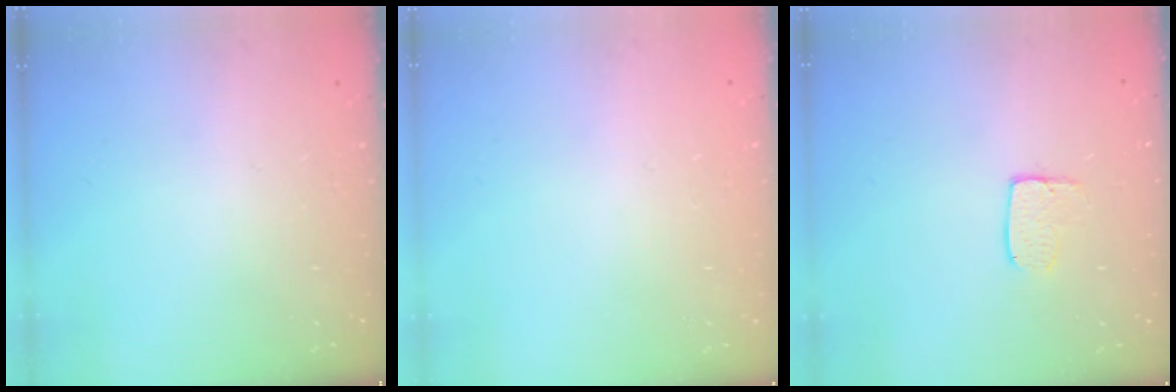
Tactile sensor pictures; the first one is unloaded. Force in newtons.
{"total": 0.0}
{"total": 5.2, "press": 5.2, "slide": 0.3}